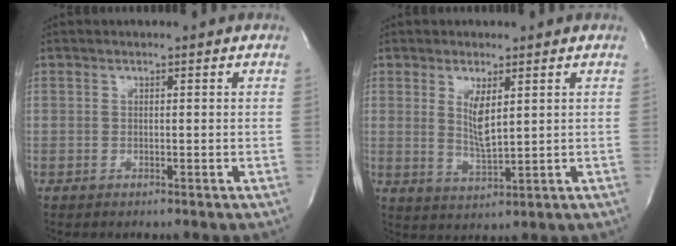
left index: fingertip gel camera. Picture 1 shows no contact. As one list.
[{"total": 4.3, "force": [1.3, 0.8, 4.0], "torque": [-0.081, -0.013, 0.031]}]